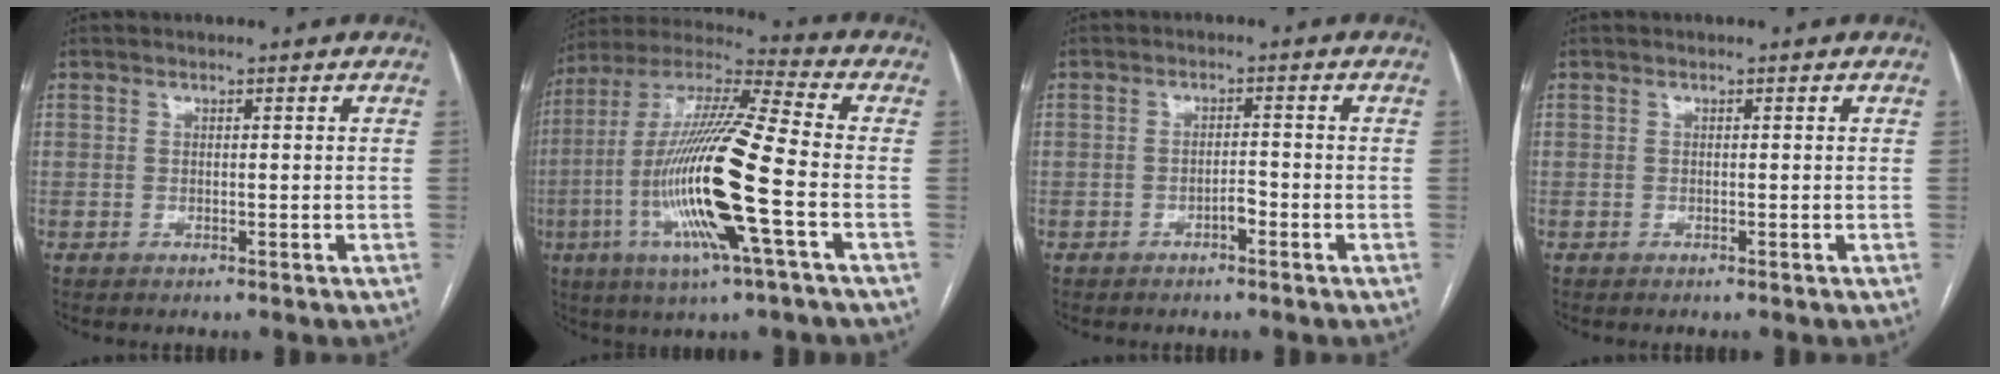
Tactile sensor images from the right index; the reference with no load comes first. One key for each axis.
{"total": 19.9, "fx": -5.1, "fy": 0.8, "fz": 19.2, "tx": -0.398, "ty": -0.015, "tz": -0.103}
{"total": 1.8, "fx": -1.1, "fy": 0.6, "fz": 1.3, "tx": -0.018, "ty": 0.003, "tz": -0.018}
{"total": 0.0}